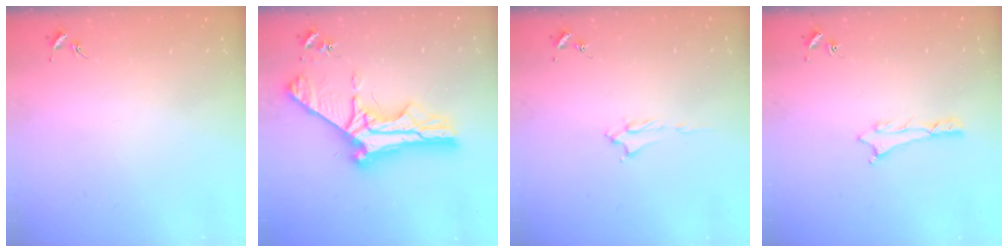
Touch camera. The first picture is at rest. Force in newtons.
{"total": 11.8, "press": 11.7, "slide": 1.2}
{"total": 1.6, "press": 1.6, "slide": 0.2}
{"total": 0.8, "press": 0.8, "slide": 0.2}